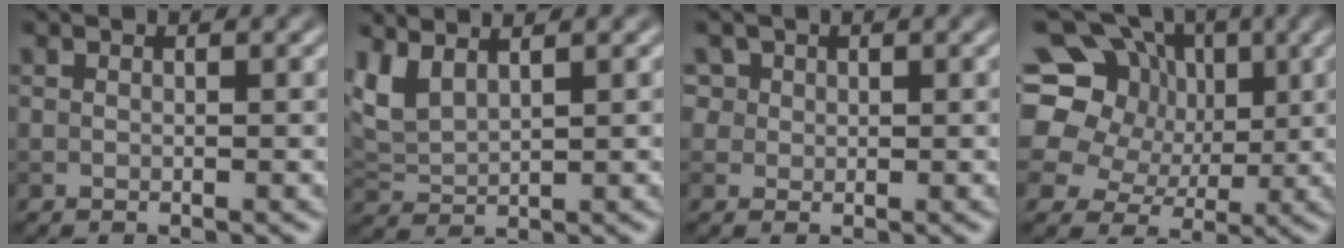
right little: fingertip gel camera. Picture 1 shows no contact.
{"total": 3.0, "force": [2.1, 1.1, 1.9], "torque": [-0.053, 0.008, 0.048]}
{"total": 3.2, "force": [1.6, 2.5, 1.2], "torque": [-0.030, 0.007, 0.026]}
{"total": 15.7, "force": [5.0, 13.3, 6.8], "torque": [-0.159, 0.035, 0.077]}